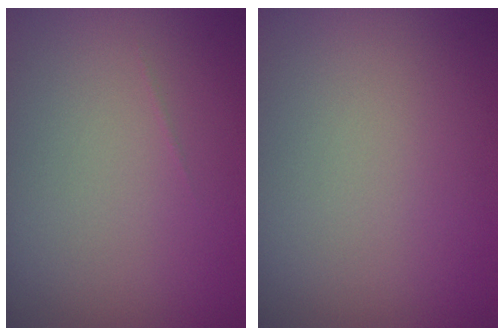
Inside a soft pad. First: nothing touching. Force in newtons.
{"total": 0.0}